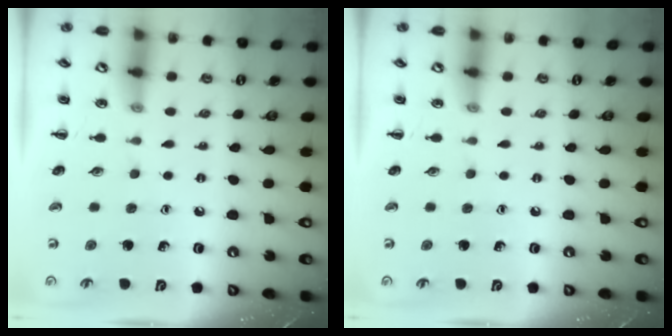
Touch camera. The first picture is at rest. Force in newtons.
{"total": 0.0}